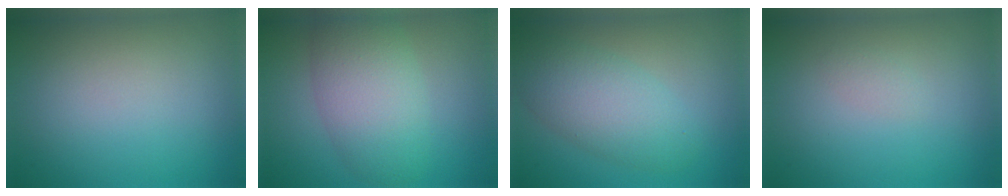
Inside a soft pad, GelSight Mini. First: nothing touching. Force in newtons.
{"total": 6.3, "press": 6.3, "slide": 0.3}
{"total": 4.9, "press": 4.9, "slide": 0.2}
{"total": 0.7, "press": 0.7, "slide": 0.0}